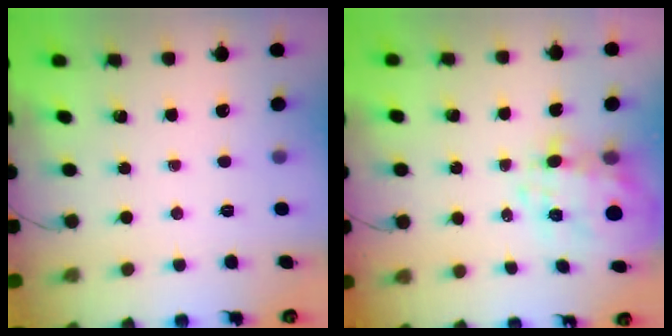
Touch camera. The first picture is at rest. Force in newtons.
{"total": 7.8, "press": 7.4, "slide": 2.6}